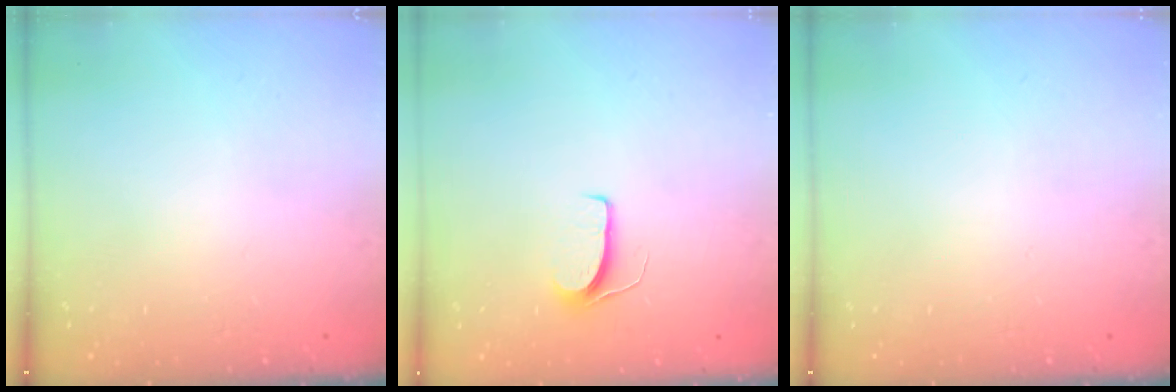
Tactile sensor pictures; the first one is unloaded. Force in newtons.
{"total": 6.2, "press": 6.2, "slide": 0.5}
{"total": 0.0}